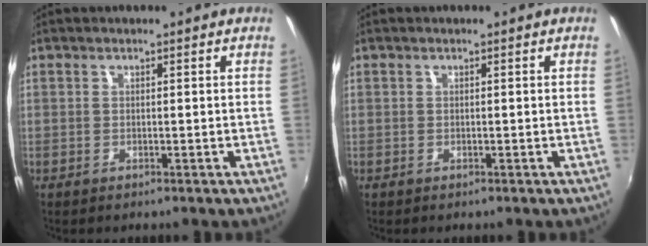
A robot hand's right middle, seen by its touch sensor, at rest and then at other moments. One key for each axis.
{"total": 0.6, "fx": 0.6, "fy": -0.2, "fz": -0.1, "tx": 0.002, "ty": -0.001, "tz": 0.007}